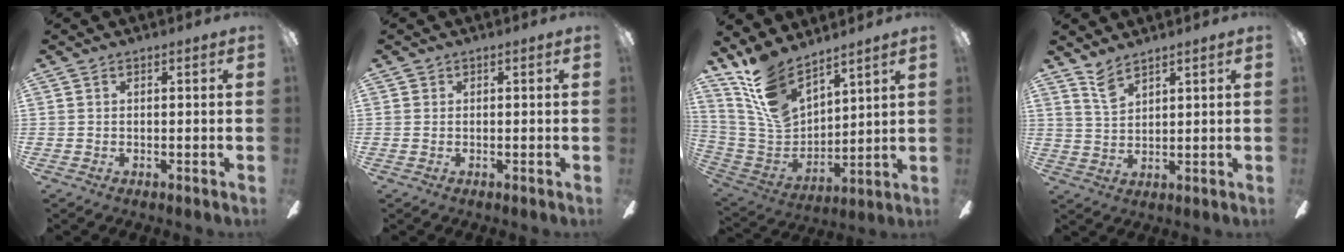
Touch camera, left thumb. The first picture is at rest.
{"total": 0.0}
{"total": 14.6, "force": [10.9, 6.5, 7.3], "torque": [-0.170, -0.063, 0.208]}
{"total": 5.0, "force": [4.1, 1.5, 2.4], "torque": [-0.056, -0.017, 0.077]}